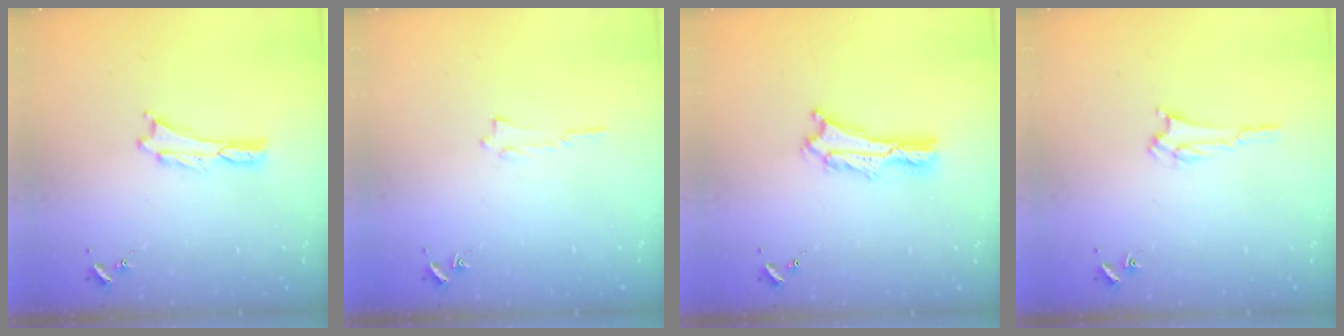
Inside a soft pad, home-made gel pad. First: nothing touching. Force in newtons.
{"total": 0.0}
{"total": 2.2, "press": 2.2, "slide": 0.3}
{"total": 1.5, "press": 1.5, "slide": 0.2}